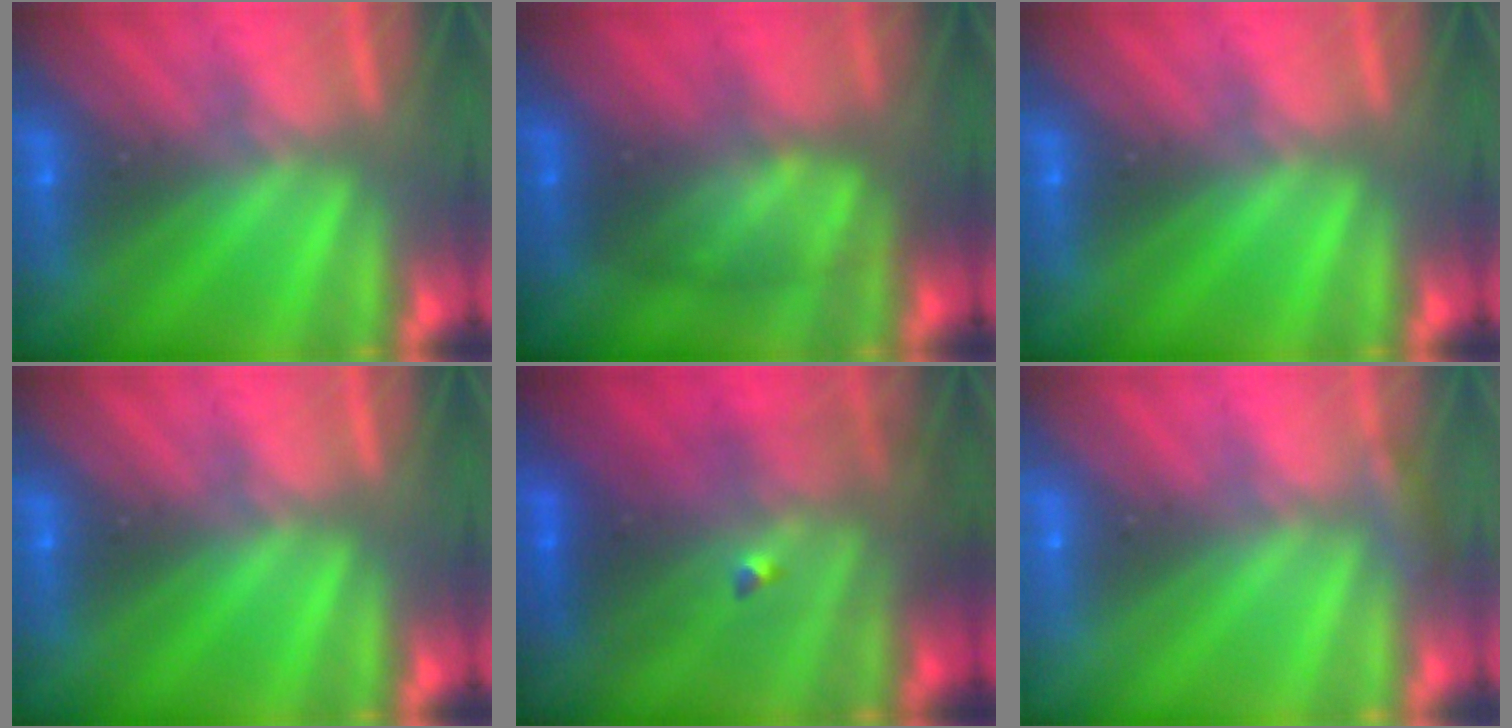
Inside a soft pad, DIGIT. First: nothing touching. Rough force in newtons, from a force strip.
{"total": 2.3}
{"total": 0.0}
{"total": 0.0}
{"total": 4.5}
{"total": 2.3}